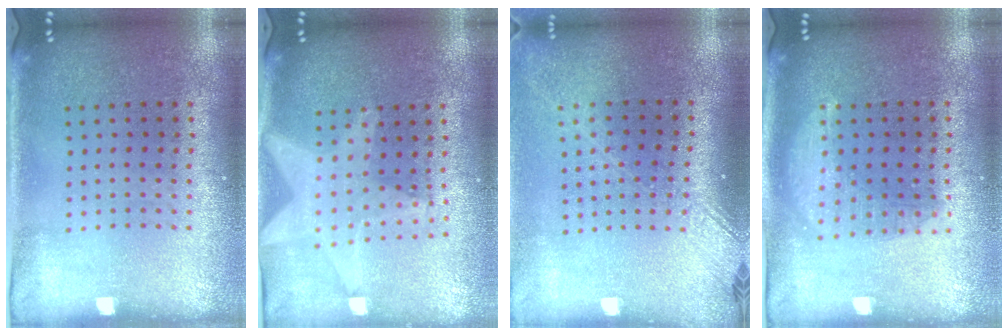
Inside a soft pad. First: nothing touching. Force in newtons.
{"total": 1.8, "press": 1.6, "slide": 0.8}
{"total": 1.8, "press": 1.5, "slide": 1.1}
{"total": 1.4, "press": 1.4, "slide": 0.1}